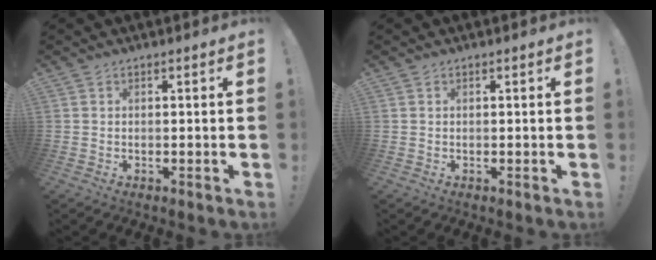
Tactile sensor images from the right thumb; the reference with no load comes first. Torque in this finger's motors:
{"motor_torque": [-0.35, 0.28, -0.09, 0.09, 0.00]}